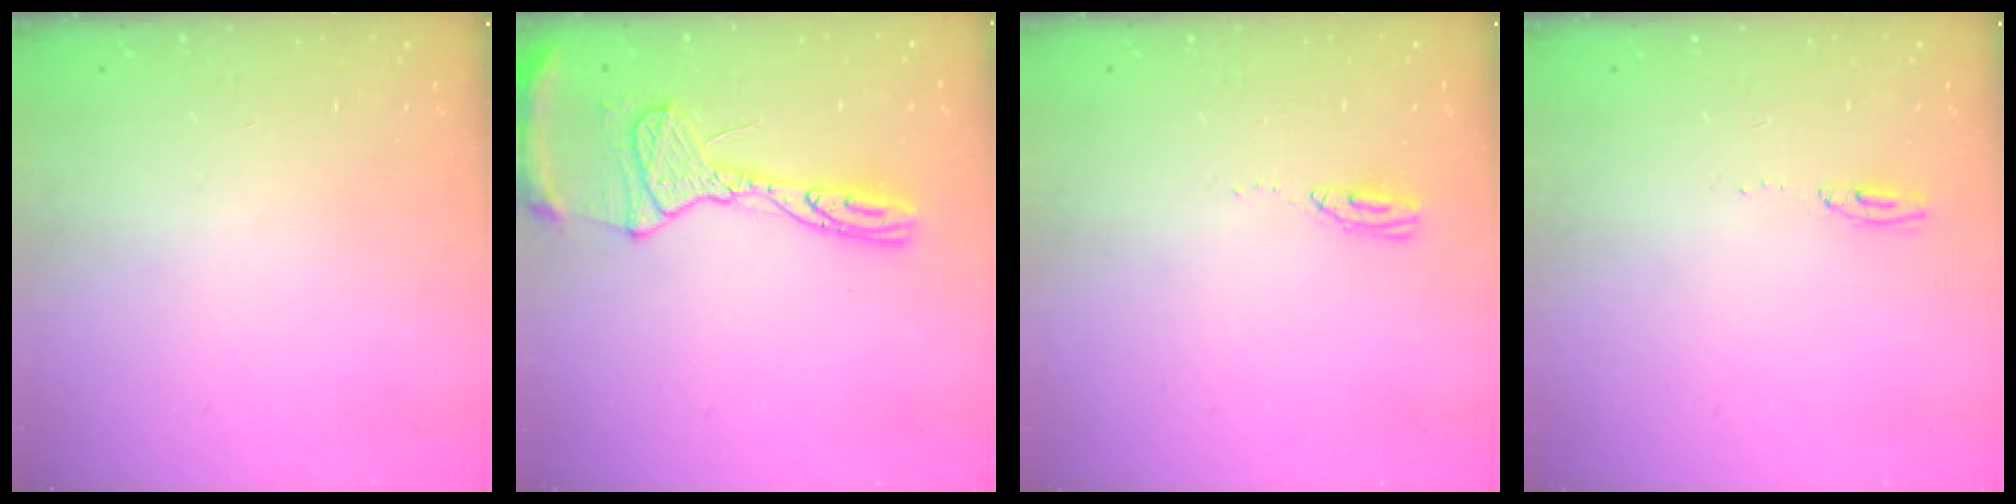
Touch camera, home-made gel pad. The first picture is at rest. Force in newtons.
{"total": 17.6, "press": 17.5, "slide": 1.7}
{"total": 4.5, "press": 4.5, "slide": 0.6}
{"total": 3.7, "press": 3.5, "slide": 1.1}